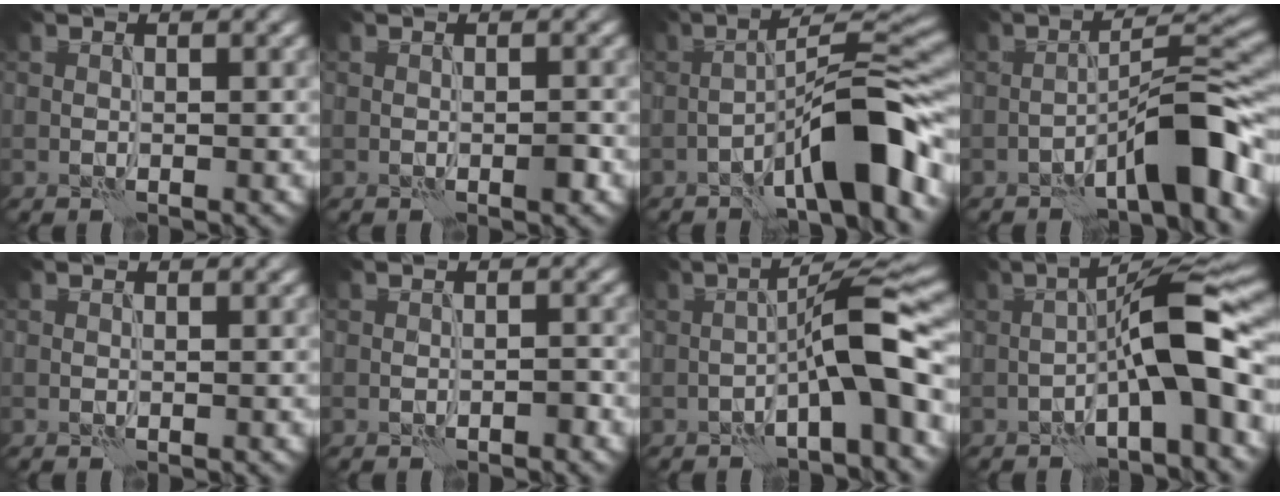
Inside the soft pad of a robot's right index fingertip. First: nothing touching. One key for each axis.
{"total": 1.0, "fx": -0.6, "fy": 0.2, "fz": 0.8, "tx": -0.014, "ty": 0.002, "tz": -0.009}
{"total": 9.7, "fx": -5.0, "fy": 1.9, "fz": 8.1, "tx": -0.117, "ty": 0.031, "tz": -0.085}
{"total": 7.5, "fx": -4.2, "fy": 1.5, "fz": 6.1, "tx": -0.090, "ty": 0.027, "tz": -0.071}
{"total": 0.0}
{"total": 0.9, "fx": -0.7, "fy": 0.2, "fz": 0.4, "tx": -0.007, "ty": 0.007, "tz": -0.010}
{"total": 7.6, "fx": -2.7, "fy": 1.3, "fz": 7.1, "tx": -0.101, "ty": 0.033, "tz": -0.048}
{"total": 8.5, "fx": -2.6, "fy": 1.6, "fz": 7.9, "tx": -0.113, "ty": 0.034, "tz": -0.048}